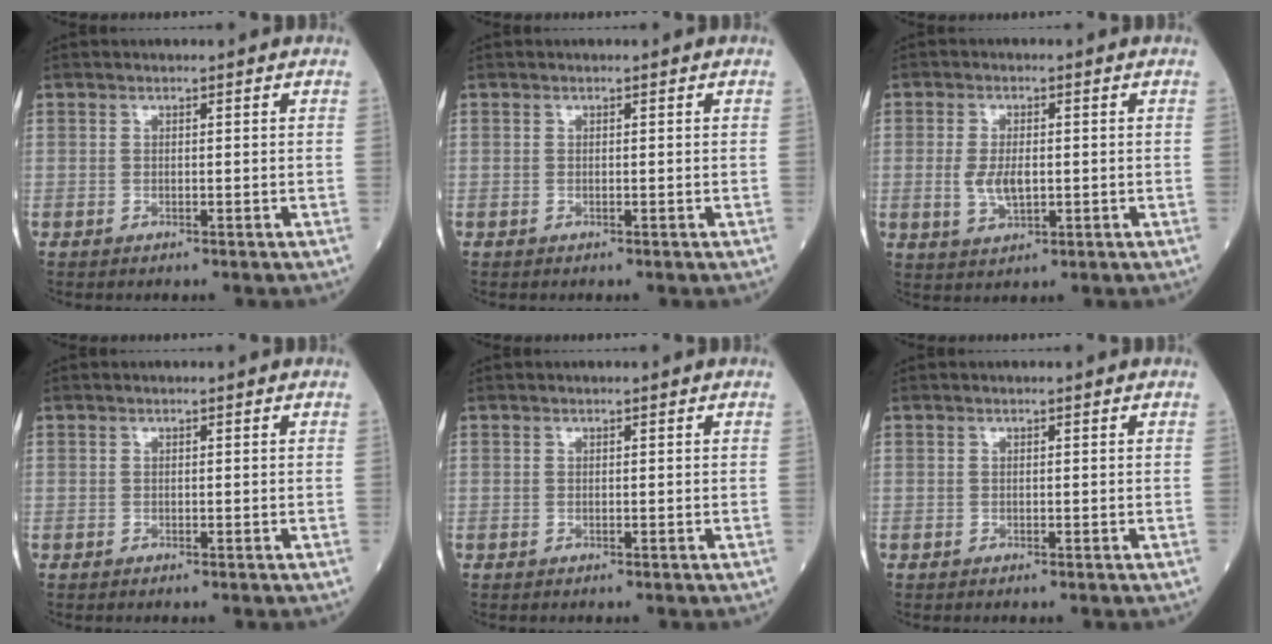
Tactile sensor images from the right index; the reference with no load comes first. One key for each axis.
{"total": 0.0}
{"total": 4.7, "fx": -0.3, "fy": 2.1, "fz": 4.2, "tx": -0.089, "ty": -0.005, "tz": -0.002}
{"total": 0.0}
{"total": 0.0}
{"total": 0.0}